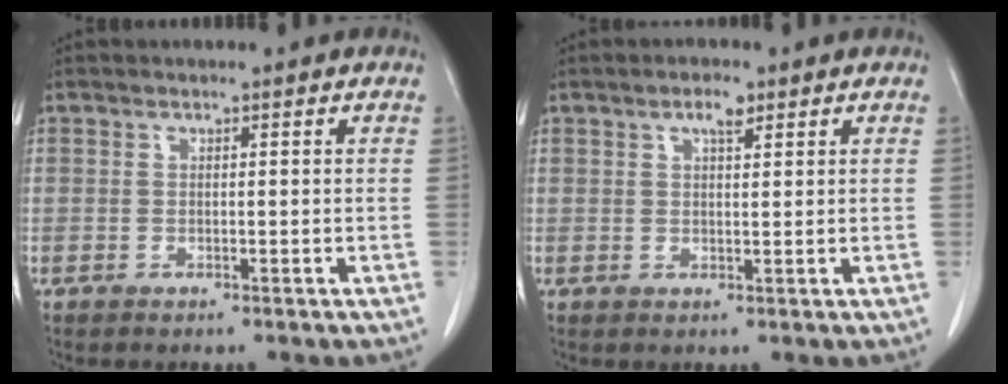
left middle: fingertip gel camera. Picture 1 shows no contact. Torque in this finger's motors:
{"motor_torque": [0.50, -0.38, 0.00, 0.02]}